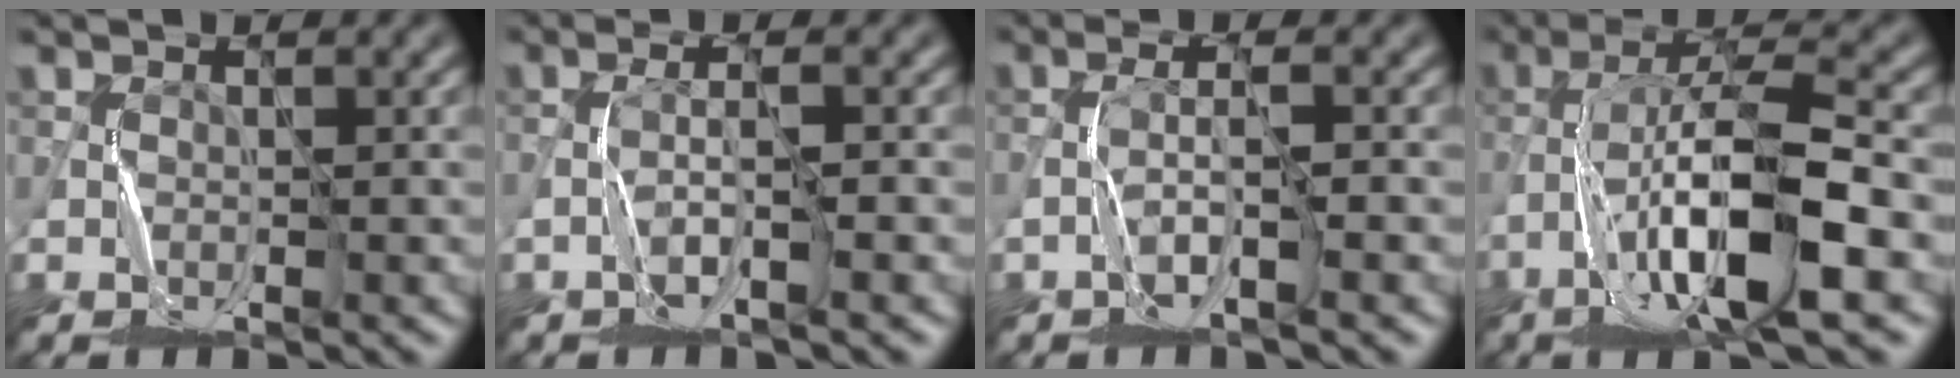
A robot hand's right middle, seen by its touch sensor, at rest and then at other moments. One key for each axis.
{"total": 1.8, "fx": -0.9, "fy": -0.4, "fz": 1.5, "tx": -0.032, "ty": 0.007, "tz": -0.023}
{"total": 2.2, "fx": -1.2, "fy": -0.3, "fz": 1.8, "tx": -0.038, "ty": 0.008, "tz": -0.028}
{"total": 10.4, "fx": -4.4, "fy": 1.9, "fz": 9.2, "tx": -0.166, "ty": 0.011, "tz": -0.081}